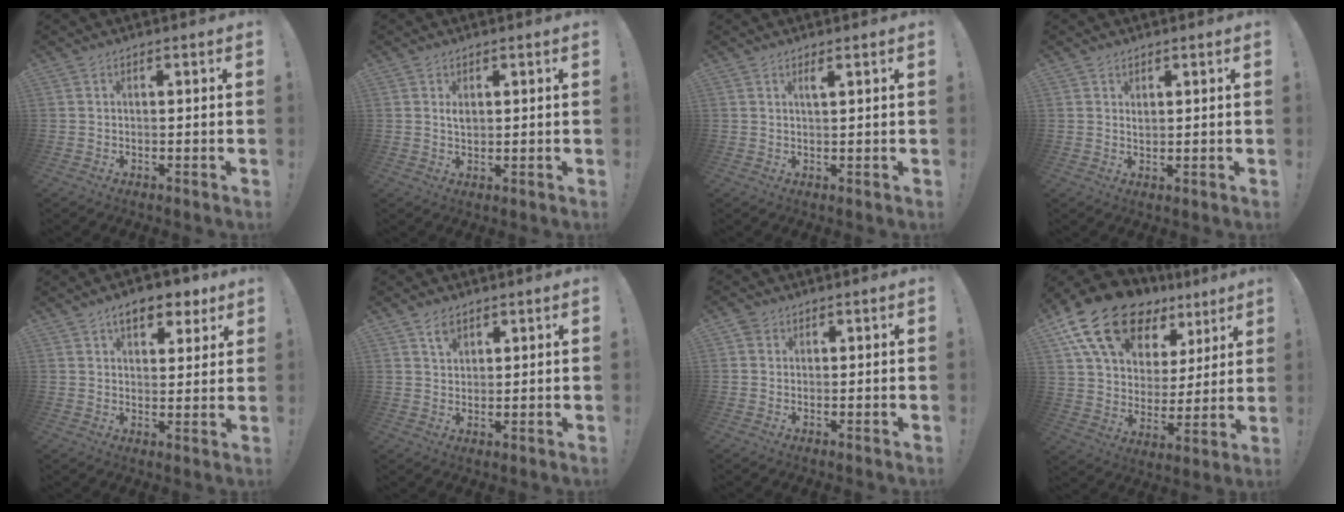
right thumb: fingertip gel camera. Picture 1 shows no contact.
{"total": 2.1, "force": [1.0, 1.1, 1.6], "torque": [-0.018, -0.004, 0.014]}
{"total": 1.9, "force": [1.1, 0.0, 1.5], "torque": [-0.017, -0.004, 0.016]}
{"total": 1.4, "force": [1.1, 0.7, 0.6], "torque": [0.003, -0.007, 0.018]}
{"total": 9.3, "force": [5.8, 4.5, 5.7], "torque": [-0.071, -0.027, 0.100]}
{"total": 4.2, "force": [2.9, 2.3, 1.9], "torque": [-0.022, -0.013, 0.052]}
{"total": 1.6, "force": [0.9, 1.3, 0.4], "torque": [-0.002, -0.001, 0.015]}
{"total": 21.8, "force": [14.0, 12.0, 11.6], "torque": [-0.191, -0.082, 0.259]}